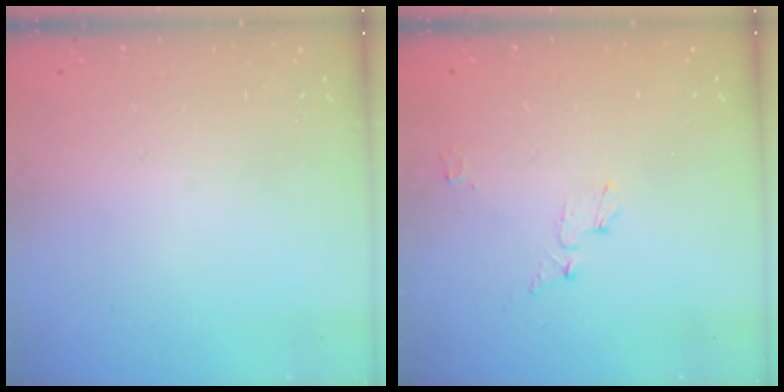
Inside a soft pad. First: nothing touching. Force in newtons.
{"total": 4.6, "press": 4.5, "slide": 0.5}